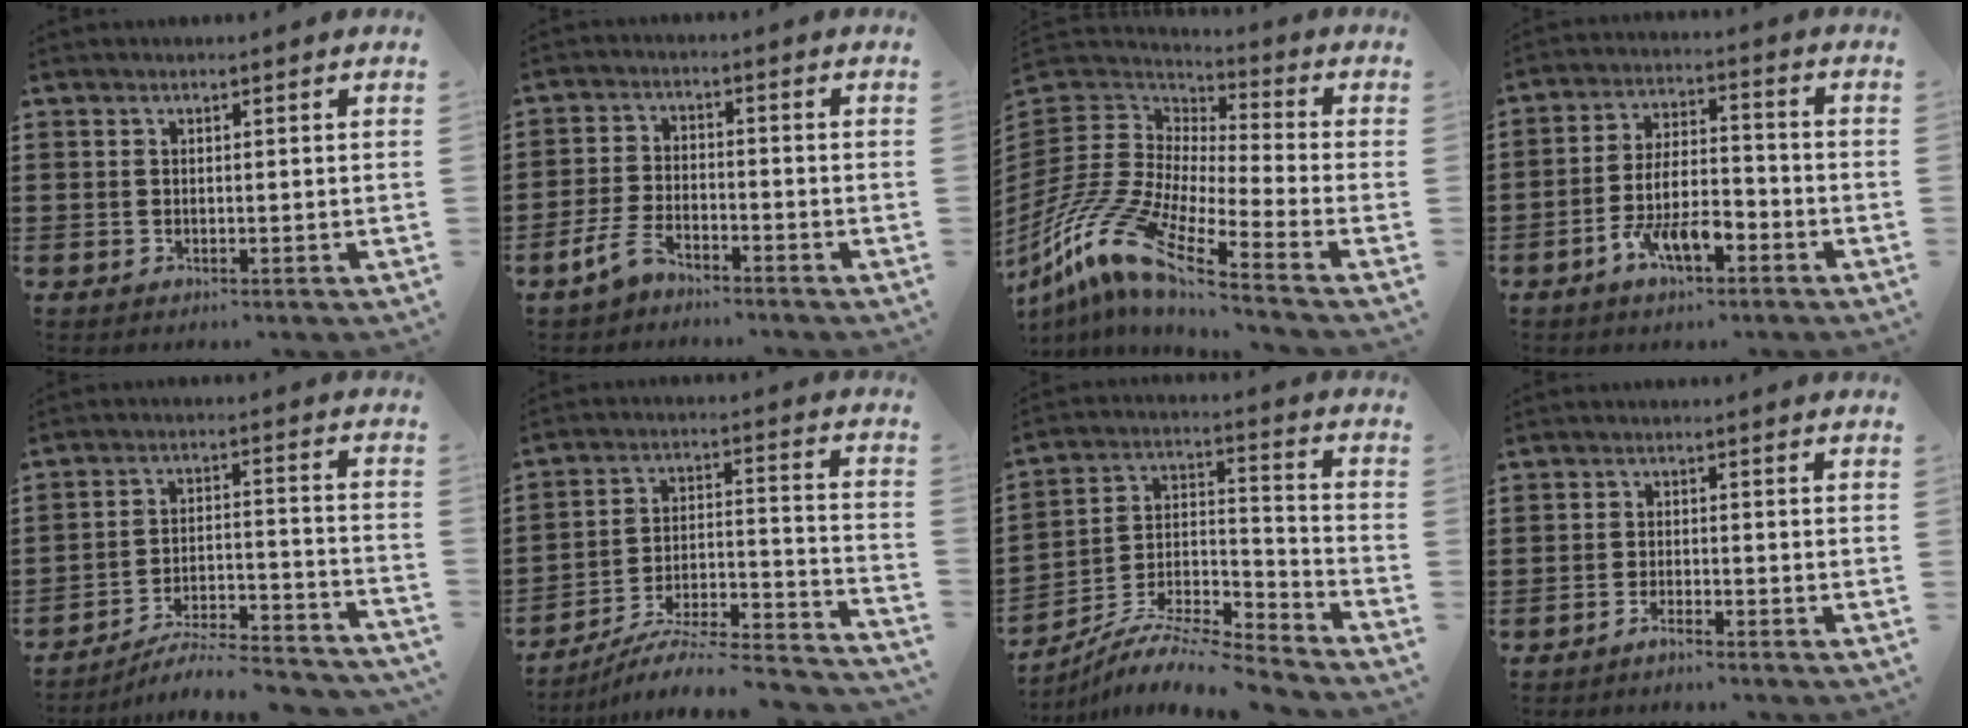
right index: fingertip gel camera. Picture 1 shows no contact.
{"total": 4.6, "force": [-3.7, 1.5, 2.4], "torque": [-0.062, 0.003, -0.076]}
{"total": 12.4, "force": [-9.8, 1.7, 7.4], "torque": [-0.195, -0.014, -0.209]}
{"total": 7.9, "force": [-4.3, 2.9, 6.0], "torque": [-0.119, 0.008, -0.081]}
{"total": 6.2, "force": [-5.7, 0.4, 2.3], "torque": [-0.034, -0.005, -0.113]}
{"total": 6.3, "force": [-5.6, 0.7, 2.8], "torque": [-0.040, -0.007, -0.112]}
{"total": 8.4, "force": [-7.7, 1.4, 3.0], "torque": [-0.061, 0.005, -0.156]}
{"total": 2.0, "force": [-1.9, -0.3, 0.5], "torque": [-0.010, -0.001, -0.037]}